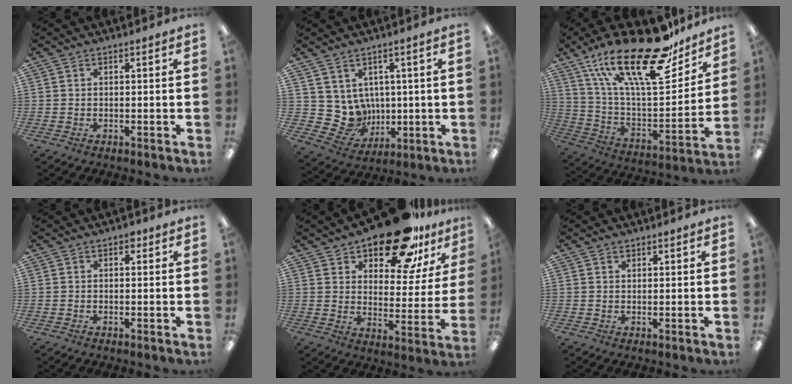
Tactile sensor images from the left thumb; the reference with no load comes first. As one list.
[{"total": 7.8, "force": [3.3, 6.9, 1.4], "torque": [-0.057, -0.030, 0.076]}, {"total": 28.8, "force": [18.5, 10.4, 19.5], "torque": [-0.343, -0.105, 0.313]}, {"total": 1.0, "force": [0.5, 0.6, 0.5], "torque": [-0.003, -0.001, 0.007]}, {"total": 19.5, "force": [14.9, 7.8, 9.8], "torque": [-0.152, -0.091, 0.256]}, {"total": 0.9, "force": [0.8, 0.4, 0.1], "torque": [-0.003, 0.000, 0.016]}]